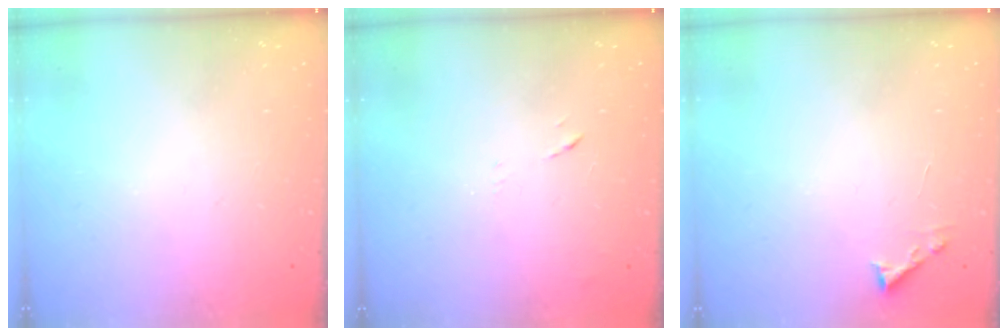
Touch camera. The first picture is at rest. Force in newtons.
{"total": 7.2, "press": 7.2, "slide": 0.6}
{"total": 3.6, "press": 3.6, "slide": 0.5}